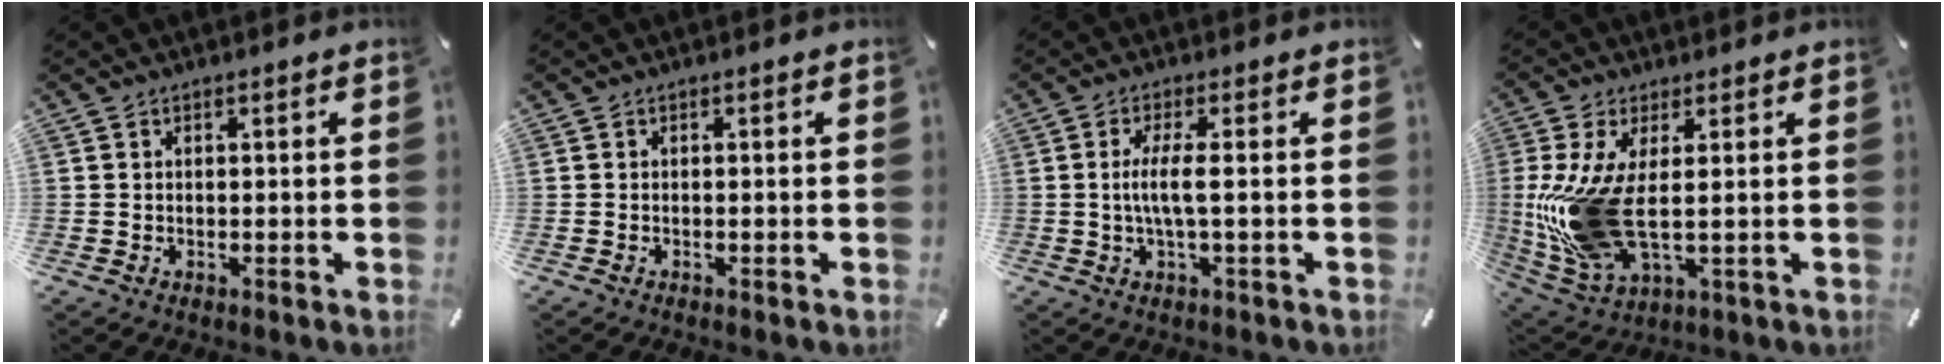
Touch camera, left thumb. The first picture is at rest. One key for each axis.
{"total": 0.0}
{"total": 5.6, "fx": -0.1, "fy": 0.5, "fz": 5.6, "tx": -0.112, "ty": -0.007, "tz": -0.007}
{"total": 14.8, "fx": 0.9, "fy": 6.2, "fz": 13.4, "tx": -0.296, "ty": -0.029, "tz": 0.021}